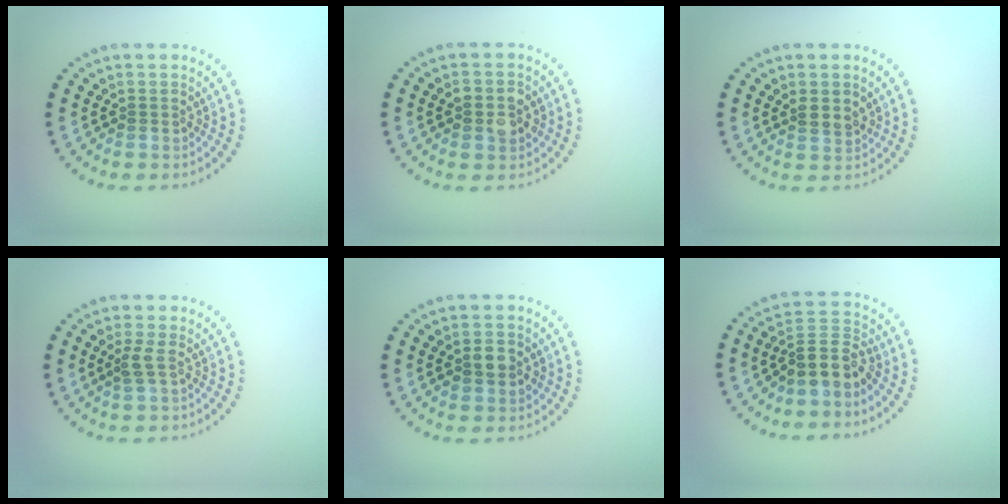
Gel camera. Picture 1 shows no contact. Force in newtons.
{"total": 2.6, "press": 2.6, "slide": 0.2}
{"total": 1.7, "press": 1.5, "slide": 0.7}
{"total": 1.2, "press": 1.0, "slide": 0.6}
{"total": 2.6, "press": 2.5, "slide": 0.3}
{"total": 3.8, "press": 3.3, "slide": 2.0}